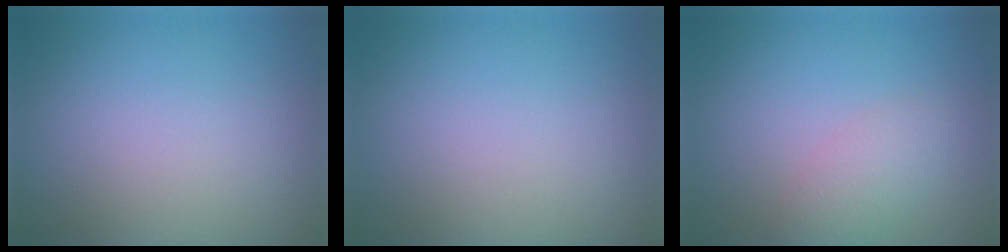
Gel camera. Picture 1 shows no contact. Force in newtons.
{"total": 0.0}
{"total": 2.4, "press": 2.4, "slide": 0.2}